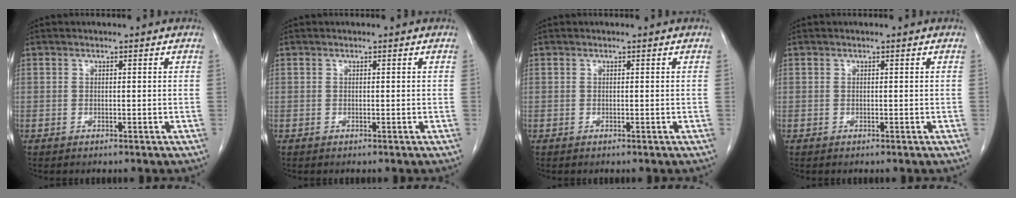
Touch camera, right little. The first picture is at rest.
{"total": 0.0}
{"total": 0.0}
{"total": 0.0}